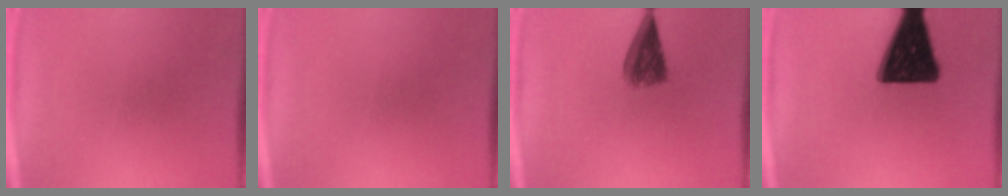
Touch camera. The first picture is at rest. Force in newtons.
{"total": 0.0}
{"total": 5.4}
{"total": 17.6}